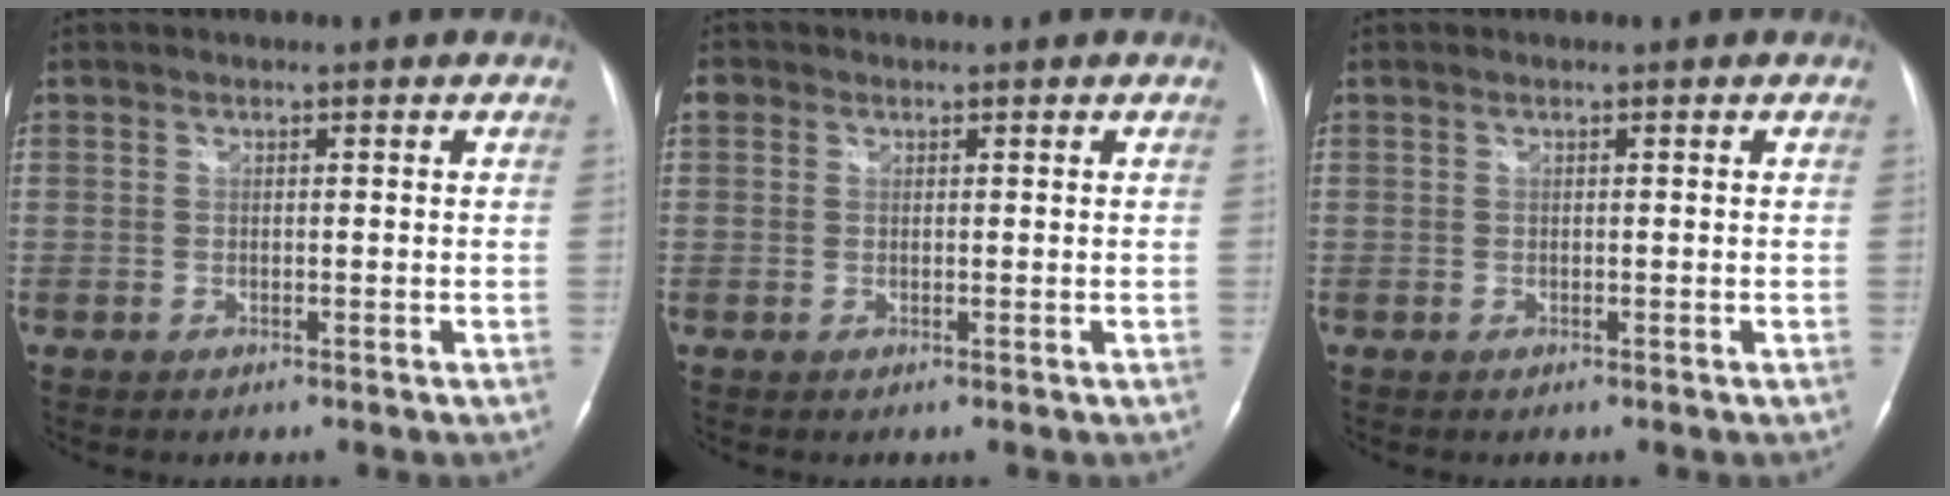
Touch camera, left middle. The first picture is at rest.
{"total": 1.7, "force": [0.7, 1.5, 0.4], "torque": [-0.006, 0.014, 0.011]}
{"total": 0.0}